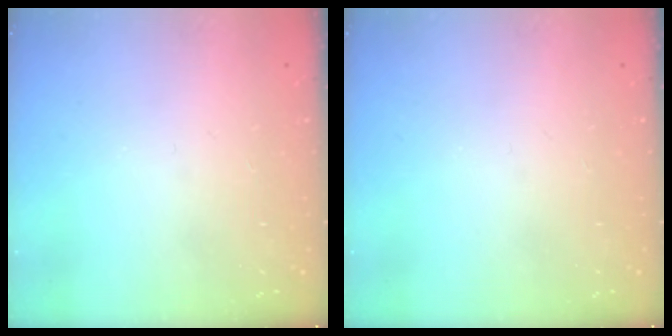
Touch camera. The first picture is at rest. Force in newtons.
{"total": 0.0}